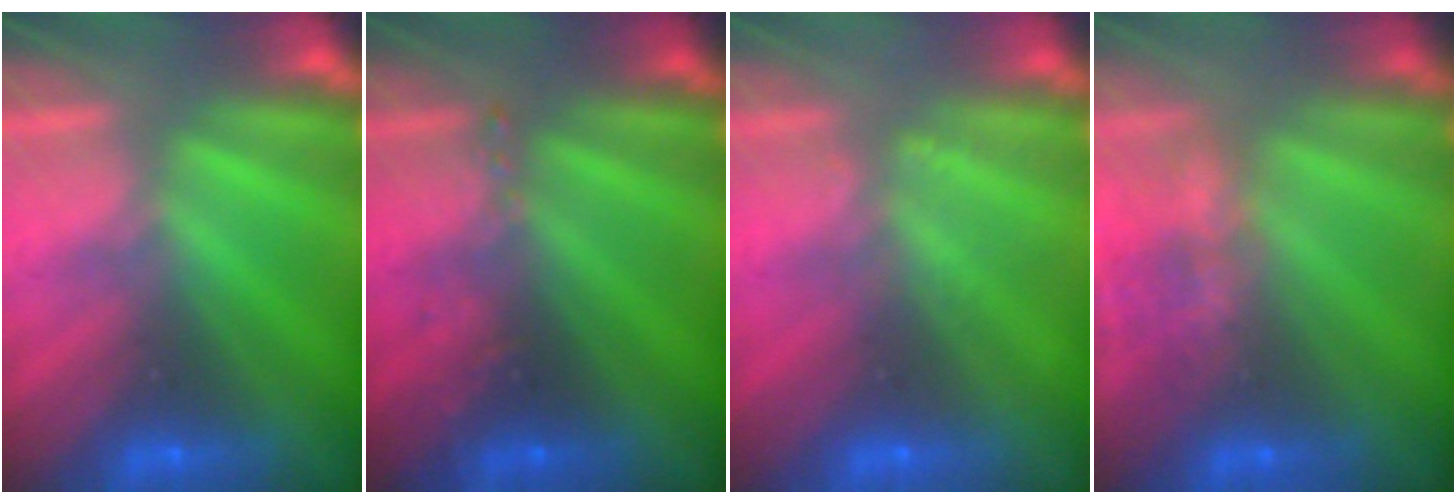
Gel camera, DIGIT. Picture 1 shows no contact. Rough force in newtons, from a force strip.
{"total": 2.5}
{"total": 1.8}
{"total": 9.3}